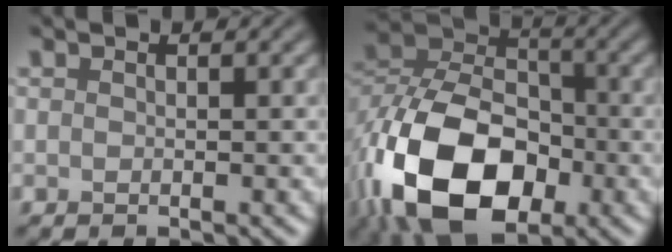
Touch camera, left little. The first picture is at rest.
{"total": 14.4, "force": [-6.2, 8.7, 9.7], "torque": [-0.199, -0.024, -0.123]}